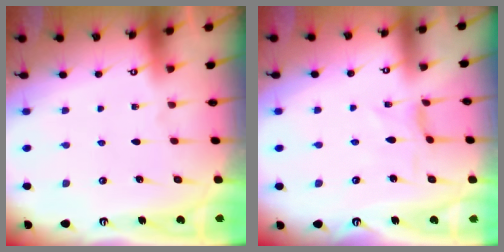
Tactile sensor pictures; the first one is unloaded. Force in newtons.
{"total": 0.9, "press": 0.9, "slide": 0.3}